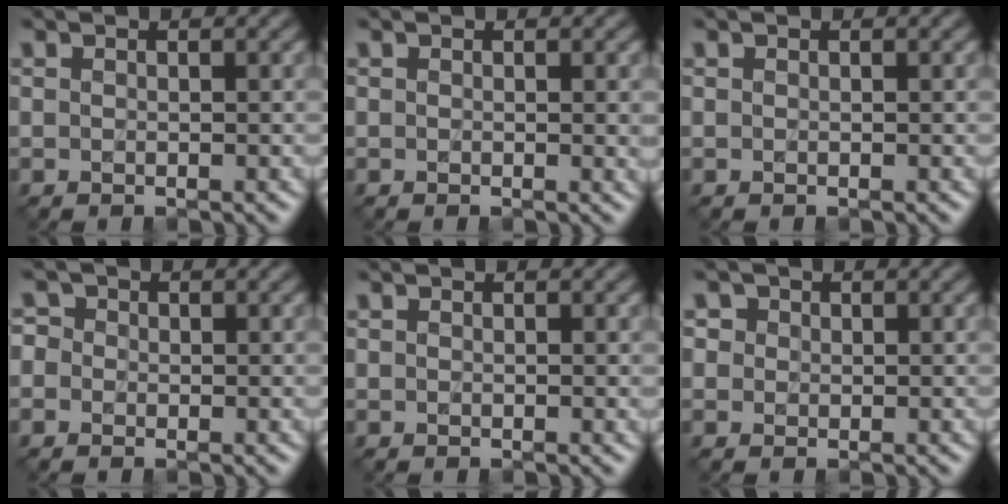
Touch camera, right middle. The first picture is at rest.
{"total": 0.9, "force": [0.1, 0.1, 0.8], "torque": [-0.008, -0.001, 0.001]}
{"total": 0.0}
{"total": 1.9, "force": [0.3, 1.7, 0.7], "torque": [0.001, 0.009, -0.015]}
{"total": 0.0}
{"total": 1.9, "force": [0.9, 1.5, 0.6], "torque": [-0.011, 0.006, 0.007]}